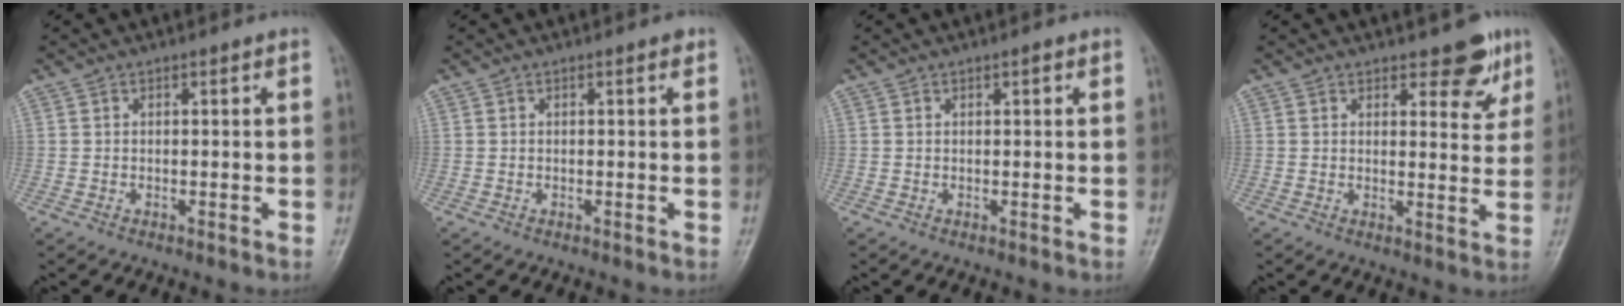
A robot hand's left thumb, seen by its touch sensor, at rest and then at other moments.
{"total": 0.6, "force": [0.3, 0.3, 0.4], "torque": [-0.005, 0.000, 0.001]}
{"total": 0.8, "force": [0.4, 0.4, 0.6], "torque": [-0.005, 0.000, 0.006]}
{"total": 6.1, "force": [4.2, 2.8, 3.4], "torque": [-0.012, -0.026, 0.053]}